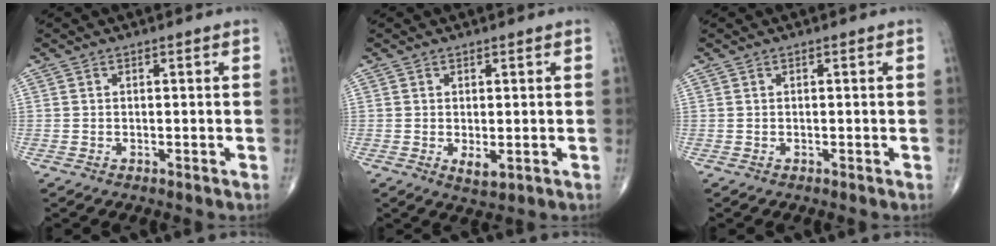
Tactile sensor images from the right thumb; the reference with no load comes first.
{"total": 2.5, "force": [-0.4, 1.1, 2.2], "torque": [-0.035, -0.008, -0.001]}
{"total": 0.0}